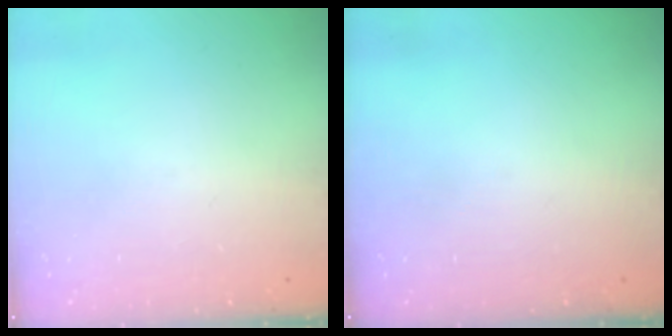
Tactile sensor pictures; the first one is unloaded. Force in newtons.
{"total": 0.0}